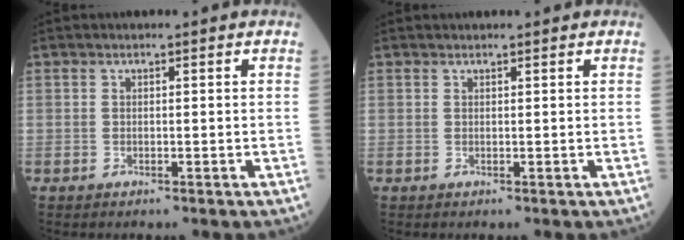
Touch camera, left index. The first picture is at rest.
{"total": 1.8, "force": [1.8, 0.2, 0.4], "torque": [-0.005, 0.018, 0.021]}